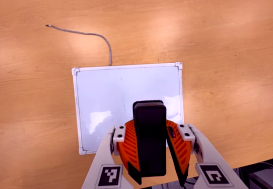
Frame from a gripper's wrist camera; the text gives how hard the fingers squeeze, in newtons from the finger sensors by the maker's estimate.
{"total": 8.3, "left": 8.7, "right": 8.0}